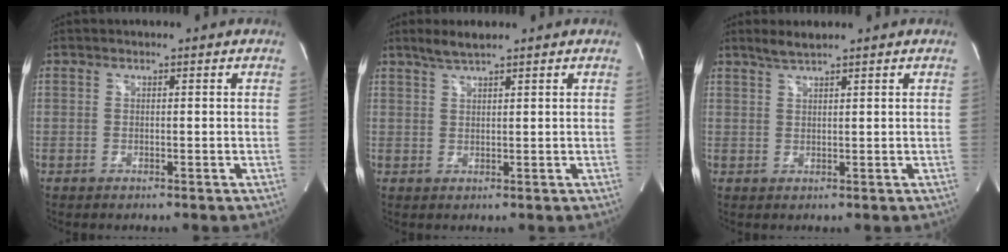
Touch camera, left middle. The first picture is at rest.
{"total": 3.1, "force": [2.6, 0.0, 1.8], "torque": [-0.046, 0.004, 0.053]}
{"total": 2.4, "force": [2.1, -0.1, 1.2], "torque": [-0.031, 0.004, 0.043]}